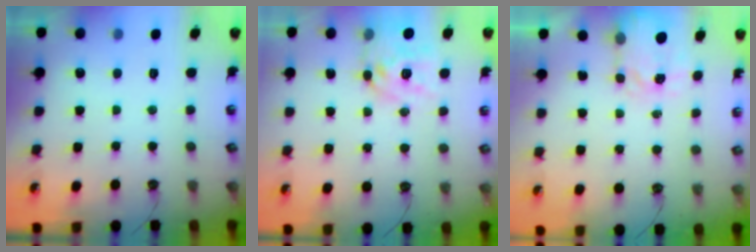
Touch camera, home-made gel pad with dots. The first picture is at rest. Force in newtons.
{"total": 14.0, "press": 13.9, "slide": 1.3}
{"total": 3.8, "press": 3.8, "slide": 0.5}